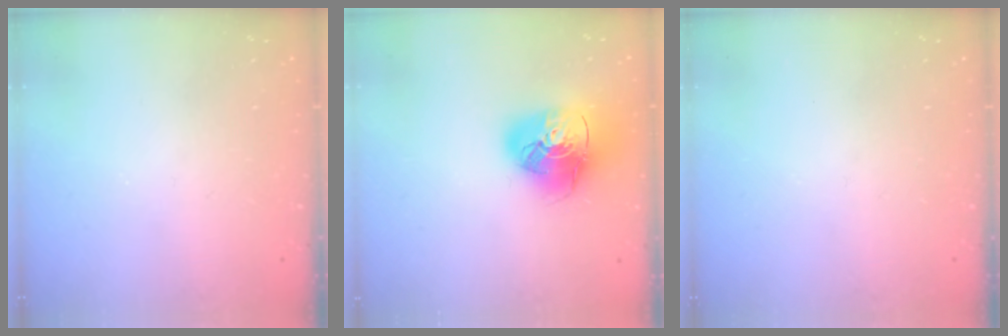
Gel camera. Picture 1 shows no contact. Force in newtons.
{"total": 15.6, "press": 15.5, "slide": 1.6}
{"total": 0.0}